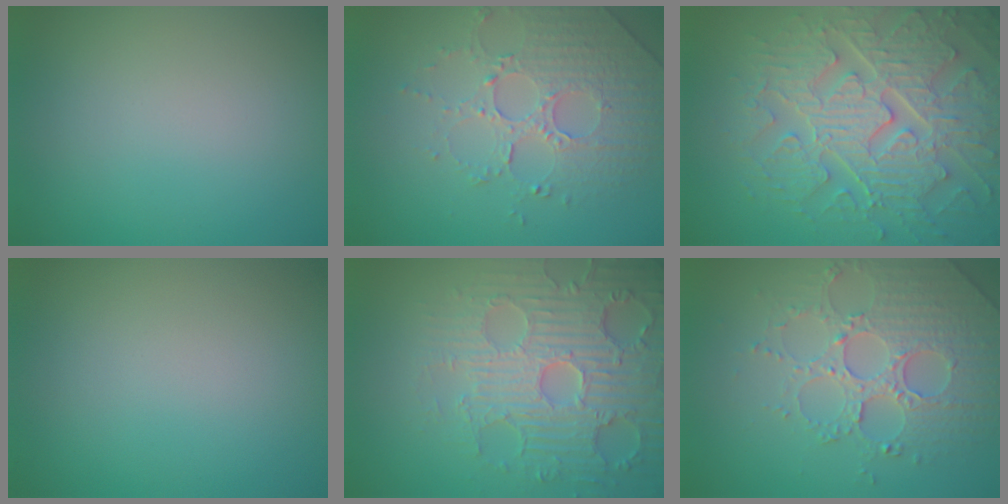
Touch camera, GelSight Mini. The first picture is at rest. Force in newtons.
{"total": 5.2, "press": 3.7, "slide": 3.6}
{"total": 9.1, "press": 6.6, "slide": 6.2}
{"total": 0.0}
{"total": 6.8, "press": 5.8, "slide": 3.5}
{"total": 4.4, "press": 4.3, "slide": 1.1}